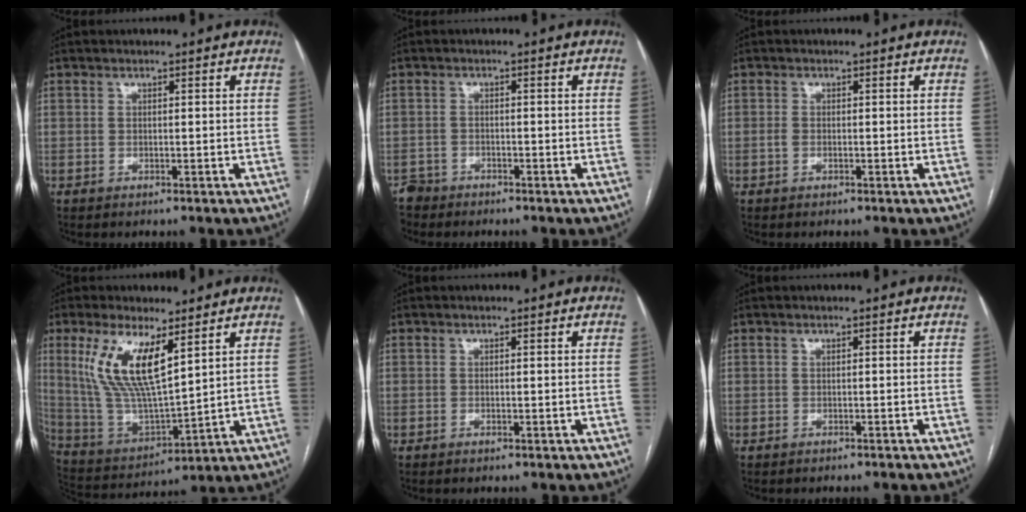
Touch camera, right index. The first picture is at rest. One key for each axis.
{"total": 2.4, "fx": -2.1, "fy": 1.1, "fz": -0.5, "tx": 0.003, "ty": 0.001, "tz": -0.038}
{"total": 0.7, "fx": -0.1, "fy": 0.6, "fz": 0.4, "tx": -0.011, "ty": 0.002, "tz": -0.002}
{"total": 13.4, "fx": 6.1, "fy": 3.6, "fz": 11.4, "tx": -0.246, "ty": -0.002, "tz": 0.126}
{"total": 0.0}
{"total": 1.1, "fx": -1.0, "fy": 0.1, "fz": 0.3, "tx": -0.010, "ty": -0.001, "tz": -0.015}